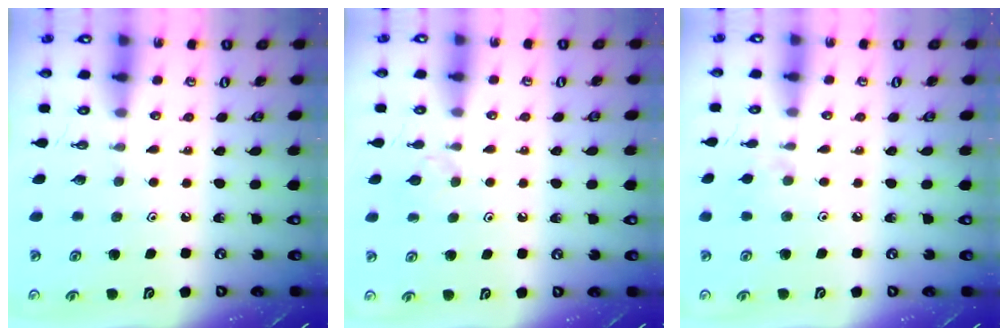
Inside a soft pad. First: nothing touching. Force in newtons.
{"total": 3.0, "press": 3.0, "slide": 0.7}
{"total": 4.6, "press": 4.5, "slide": 0.8}